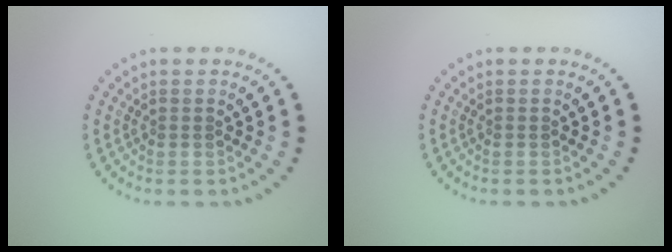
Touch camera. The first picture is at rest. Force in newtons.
{"total": 0.0}